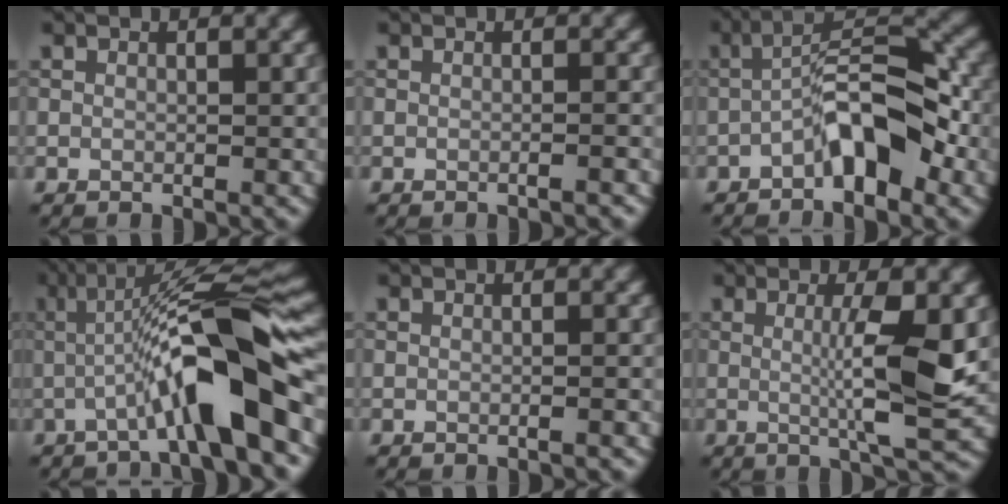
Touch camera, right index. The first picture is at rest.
{"total": 1.2, "force": [-0.6, 0.2, 1.0], "torque": [-0.009, 0.002, -0.020]}
{"total": 6.3, "force": [-2.6, 2.3, 5.3], "torque": [-0.083, 0.025, -0.049]}
{"total": 10.3, "force": [-2.0, 1.7, 9.9], "torque": [-0.145, 0.021, -0.042]}
{"total": 0.9, "force": [-0.4, 0.2, 0.7], "torque": [-0.006, 0.001, -0.015]}
{"total": 6.2, "force": [0.2, 0.9, 6.1], "torque": [-0.100, -0.006, 0.005]}